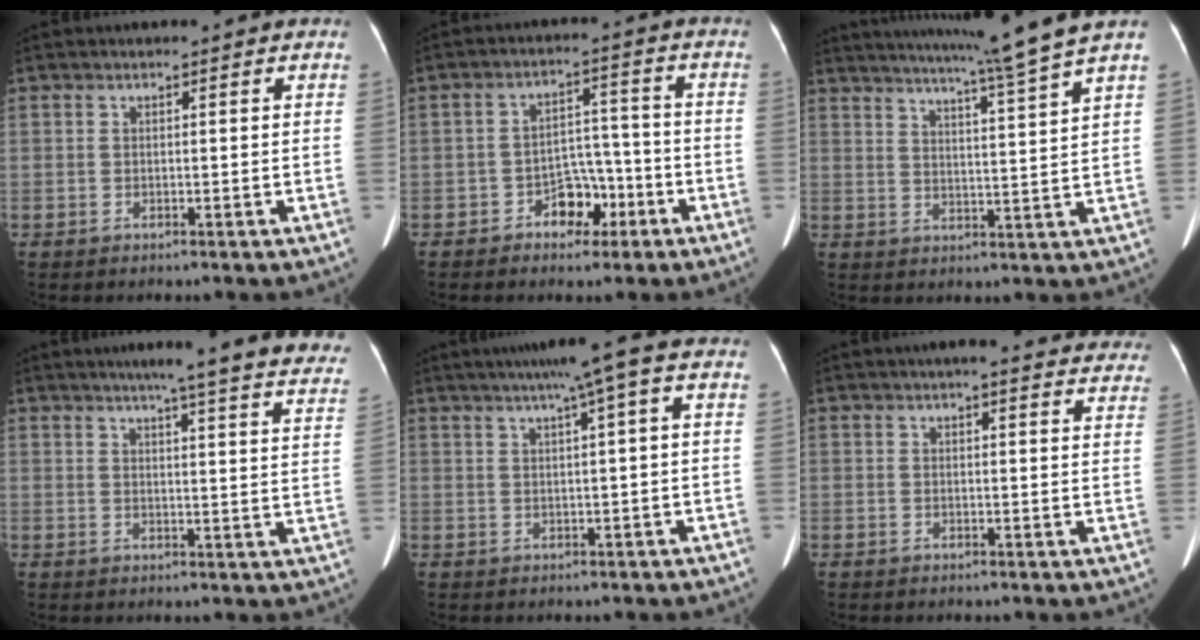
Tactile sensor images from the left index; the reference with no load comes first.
{"total": 5.7, "force": [-3.1, 3.7, 3.1], "torque": [-0.048, 0.024, -0.048]}
{"total": 12.4, "force": [10.5, -3.0, 5.8], "torque": [-0.096, -0.032, 0.146]}
{"total": 22.4, "force": [19.8, 1.1, 10.4], "torque": [-0.135, -0.047, 0.220]}
{"total": 5.9, "force": [2.7, -0.6, 5.2], "torque": [-0.081, 0.022, 0.040]}
{"total": 14.9, "force": [13.5, 2.9, 5.7], "torque": [-0.043, 0.014, 0.140]}